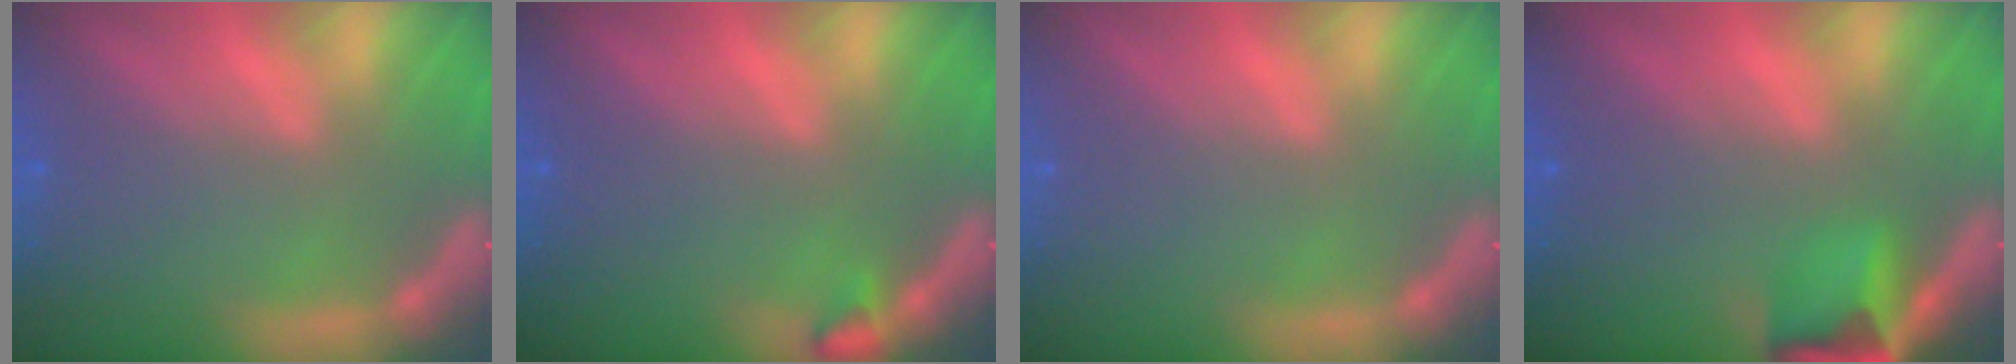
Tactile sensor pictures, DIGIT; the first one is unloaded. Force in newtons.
{"total": 0.9}
{"total": 0.0}
{"total": 4.9}